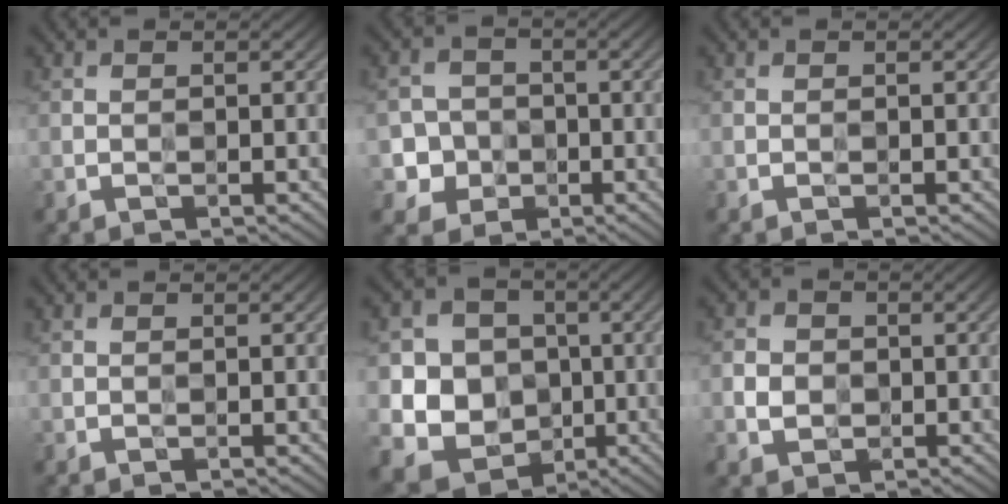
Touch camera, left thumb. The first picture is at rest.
{"total": 5.2, "force": [-1.5, 4.9, 1.1], "torque": [-0.030, 0.003, -0.052]}
{"total": 0.0}
{"total": 0.0}
{"total": 11.6, "force": [-1.4, 10.6, 4.6], "torque": [-0.123, -0.025, -0.042]}
{"total": 2.6, "force": [-0.5, 2.3, 1.2], "torque": [-0.032, -0.002, -0.012]}